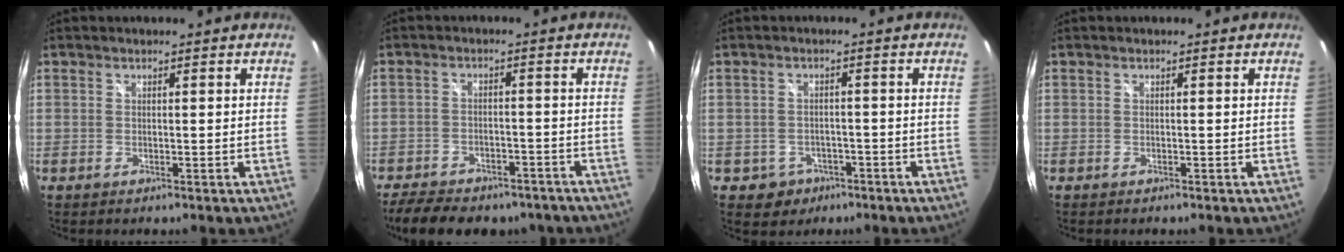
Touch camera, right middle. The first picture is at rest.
{"total": 16.0, "force": [-12.6, 6.9, 7.2], "torque": [-0.158, -0.006, -0.169]}
{"total": 4.7, "force": [-2.3, 4.0, 0.8], "torque": [-0.030, 0.010, -0.025]}
{"total": 0.0}